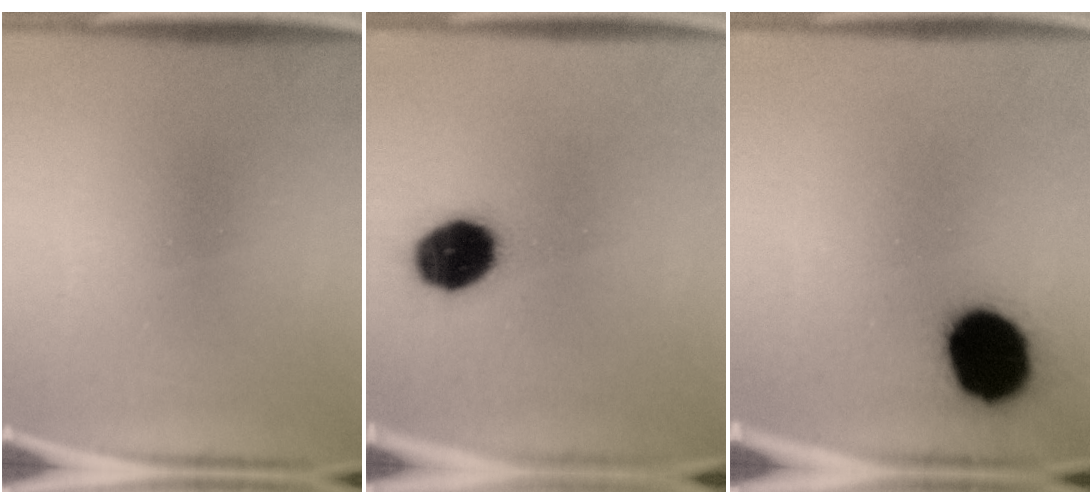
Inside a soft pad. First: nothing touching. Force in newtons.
{"total": 11.9}
{"total": 16.2}